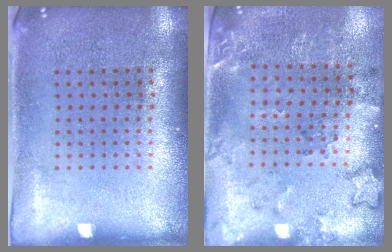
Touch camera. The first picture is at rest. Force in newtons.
{"total": 1.9, "press": 1.5, "slide": 1.2}